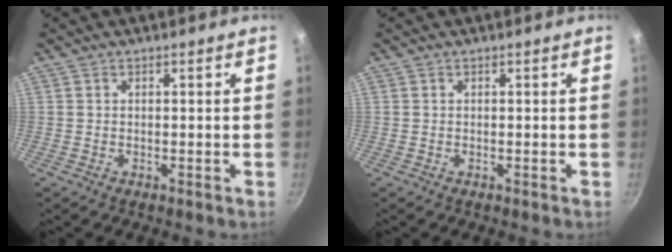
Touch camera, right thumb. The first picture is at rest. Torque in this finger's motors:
{"motor_torque": [0.00, 0.00, -0.01, 0.00, 0.00]}